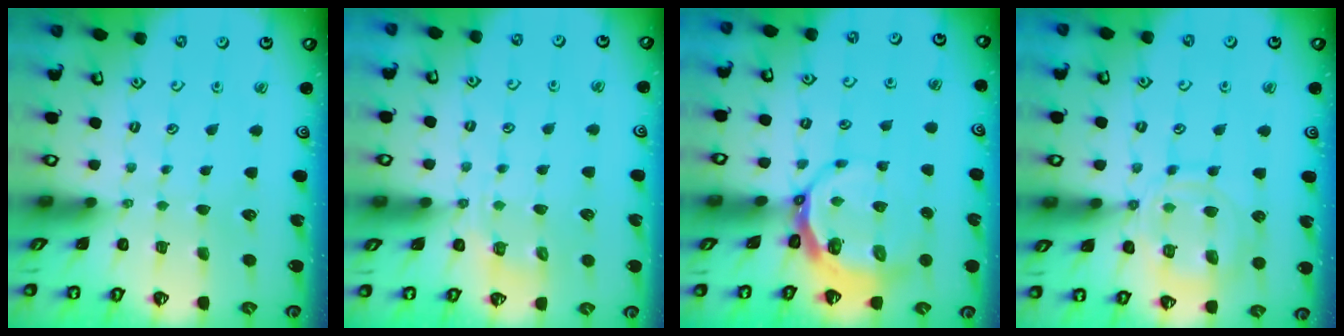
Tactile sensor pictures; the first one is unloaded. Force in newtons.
{"total": 5.8, "press": 5.7, "slide": 1.2}
{"total": 7.7, "press": 6.8, "slide": 3.6}
{"total": 13.0, "press": 13.0, "slide": 1.3}